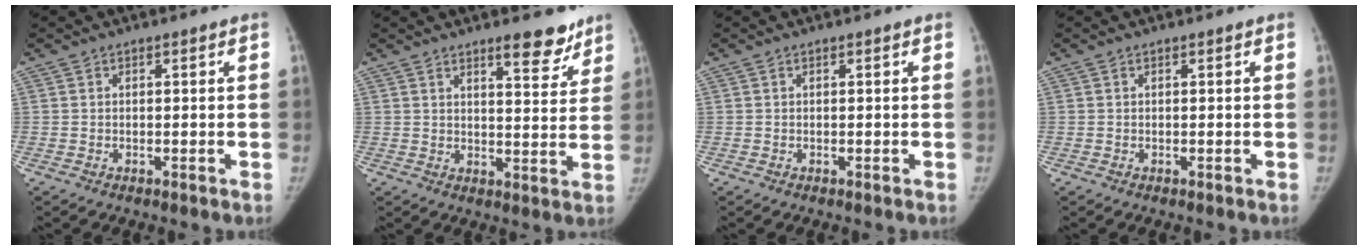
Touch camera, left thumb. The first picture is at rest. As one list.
[{"total": 7.4, "force": [5.6, 2.2, 4.4], "torque": [-0.028, -0.040, 0.074]}, {"total": 0.0}, {"total": 0.0}]